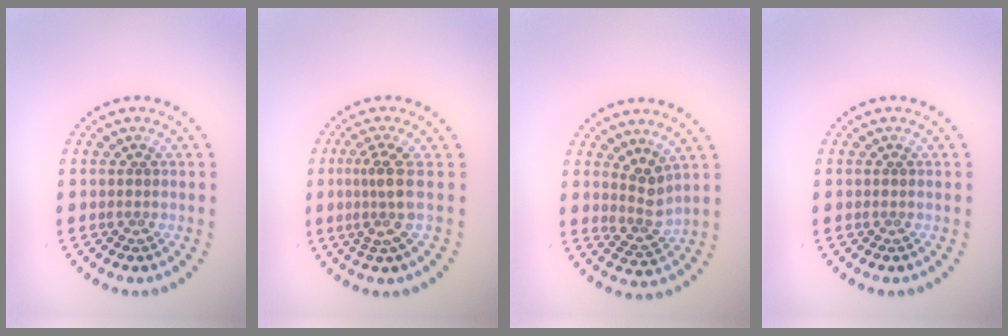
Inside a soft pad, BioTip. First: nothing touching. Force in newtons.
{"total": 2.8, "press": 2.0, "slide": 2.0}
{"total": 2.6, "press": 2.0, "slide": 1.6}
{"total": 0.0}